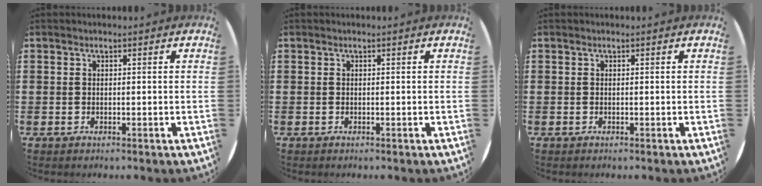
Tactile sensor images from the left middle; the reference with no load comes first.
{"total": 0.0}
{"total": 0.0}